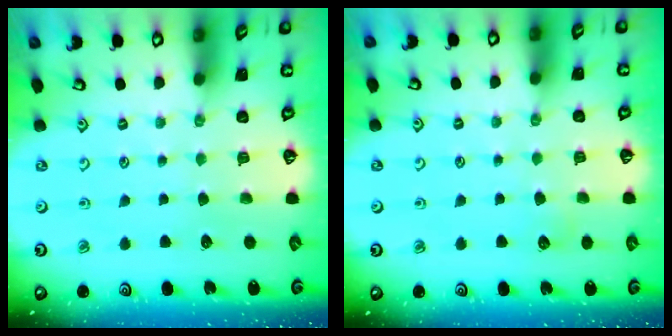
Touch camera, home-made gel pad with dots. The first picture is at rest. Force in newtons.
{"total": 4.9, "press": 4.8, "slide": 0.6}